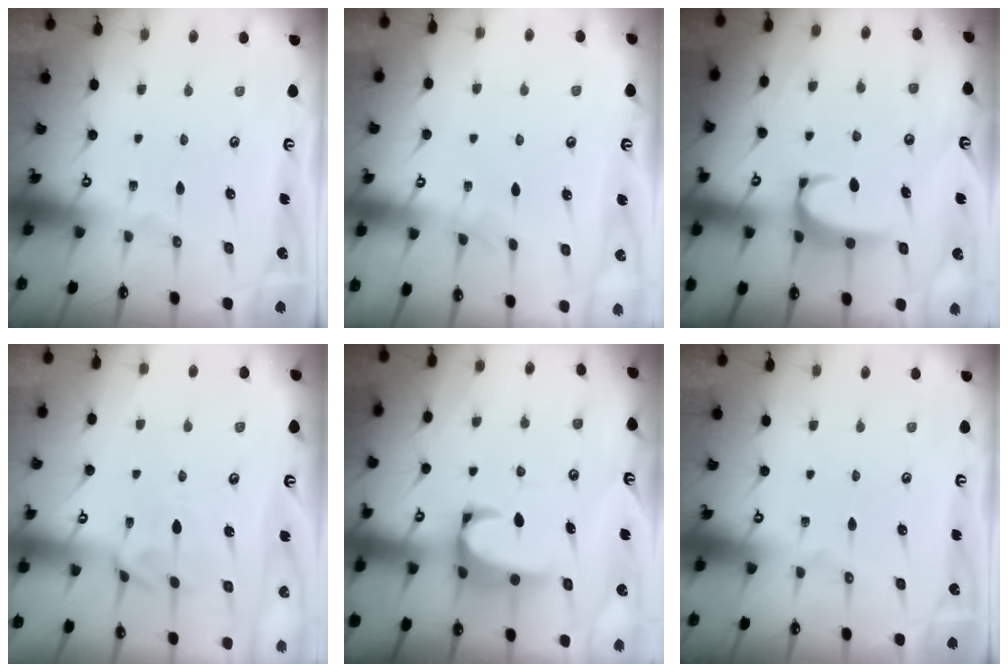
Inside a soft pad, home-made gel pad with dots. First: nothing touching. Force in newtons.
{"total": 3.5, "press": 3.5, "slide": 0.2}
{"total": 2.6, "press": 2.6, "slide": 0.5}
{"total": 1.6, "press": 1.4, "slide": 0.8}
{"total": 5.1, "press": 4.9, "slide": 1.2}
{"total": 0.0}